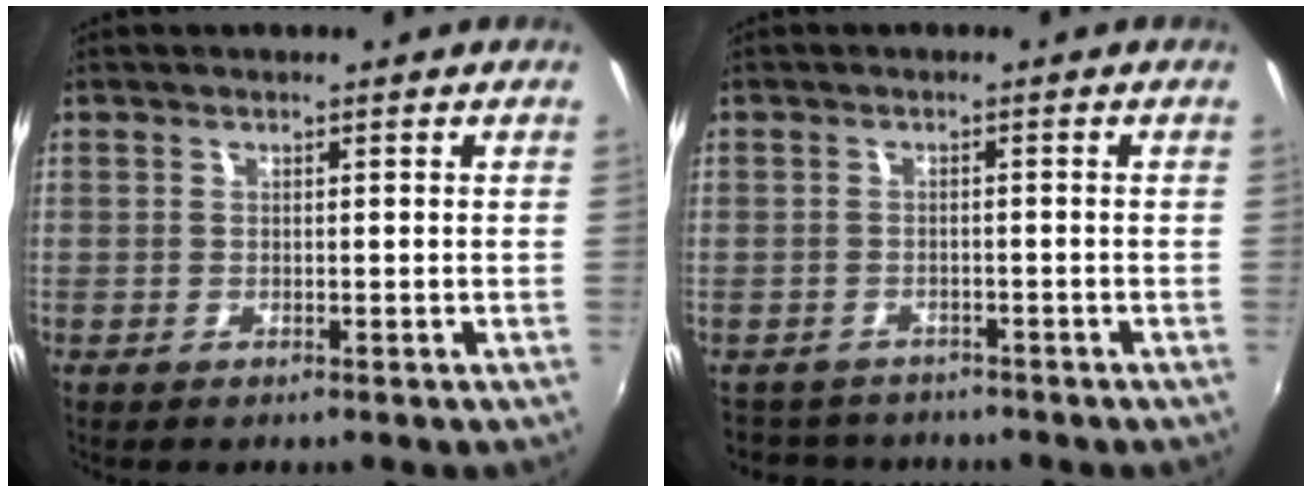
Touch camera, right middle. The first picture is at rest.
{"total": 4.7, "force": [-3.9, 2.7, 0.2], "torque": [-0.012, 0.014, -0.064]}